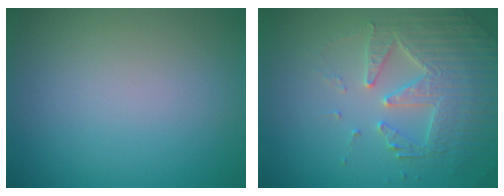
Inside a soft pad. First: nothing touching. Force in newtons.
{"total": 4.7, "press": 4.5, "slide": 1.2}